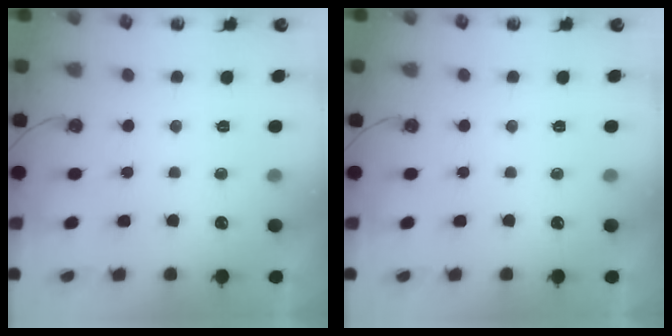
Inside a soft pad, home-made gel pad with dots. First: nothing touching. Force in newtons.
{"total": 0.0}